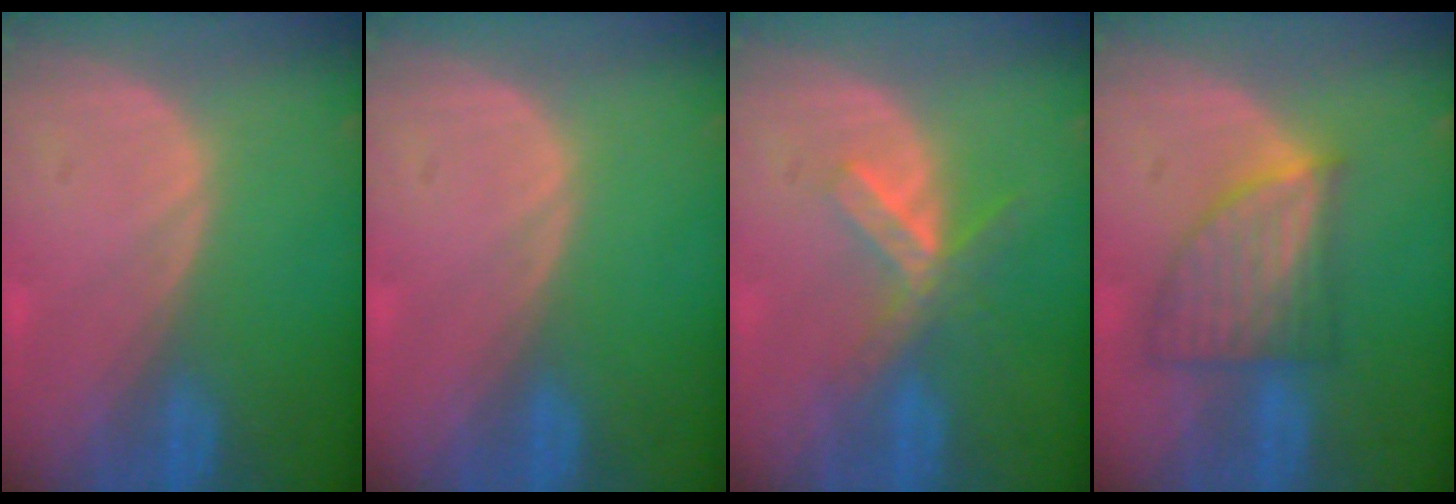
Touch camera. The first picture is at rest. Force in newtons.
{"total": 0.0}
{"total": 5.2, "press": 5.1, "slide": 1.0}
{"total": 7.5, "press": 6.7, "slide": 3.4}